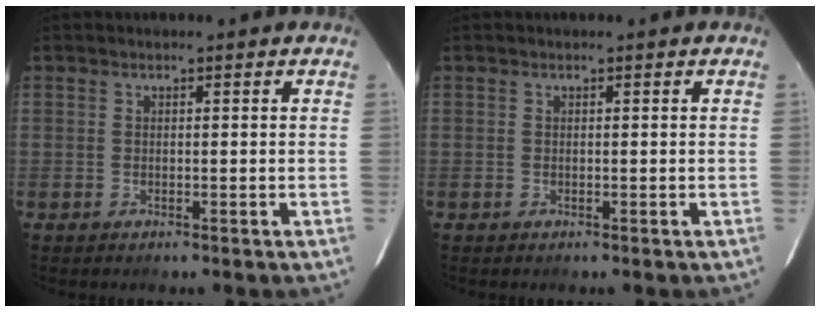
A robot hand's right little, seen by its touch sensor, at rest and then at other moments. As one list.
[{"total": 0.0}]